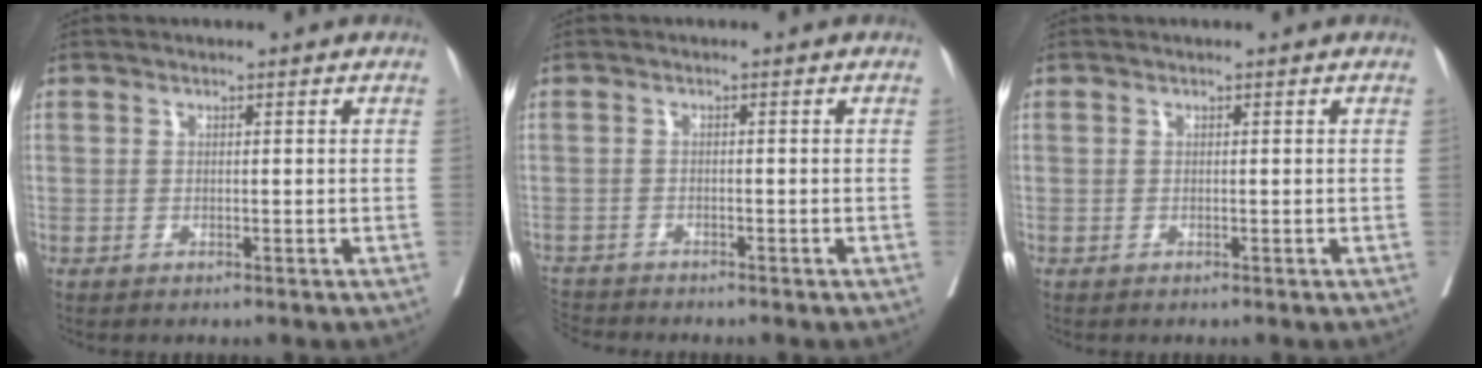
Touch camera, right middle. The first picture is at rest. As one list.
[{"total": 3.2, "force": [-3.2, 0.2, -0.4], "torque": [0.002, -0.016, -0.059]}, {"total": 0.0}]